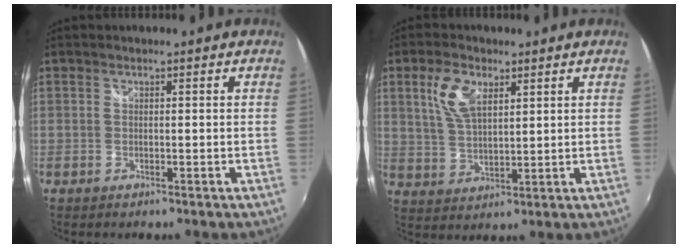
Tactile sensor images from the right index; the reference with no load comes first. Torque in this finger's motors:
{"motor_torque": [0.54, 0.08, 0.31, 0.06]}